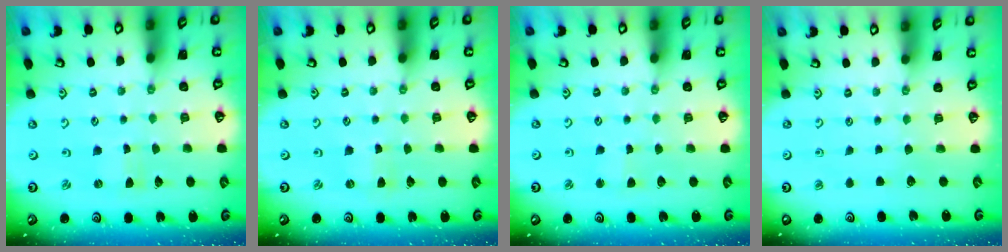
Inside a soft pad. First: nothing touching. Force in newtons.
{"total": 1.9, "press": 1.9, "slide": 0.2}
{"total": 1.8, "press": 1.8, "slide": 0.2}
{"total": 0.0}